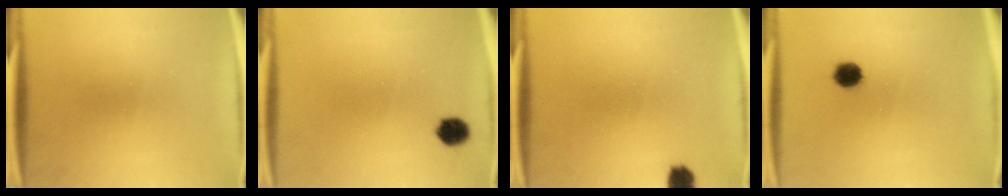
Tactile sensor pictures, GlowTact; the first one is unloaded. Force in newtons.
{"total": 3.8}
{"total": 2.7}
{"total": 4.0}